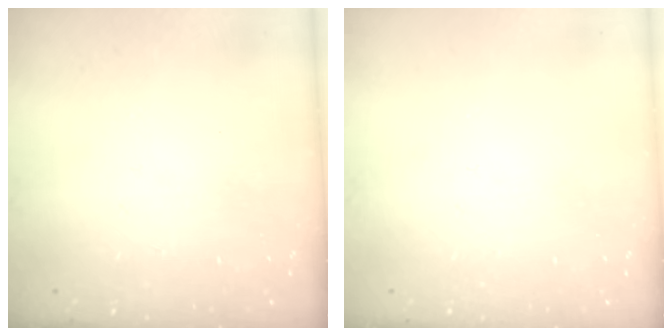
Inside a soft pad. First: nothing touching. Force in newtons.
{"total": 0.0}